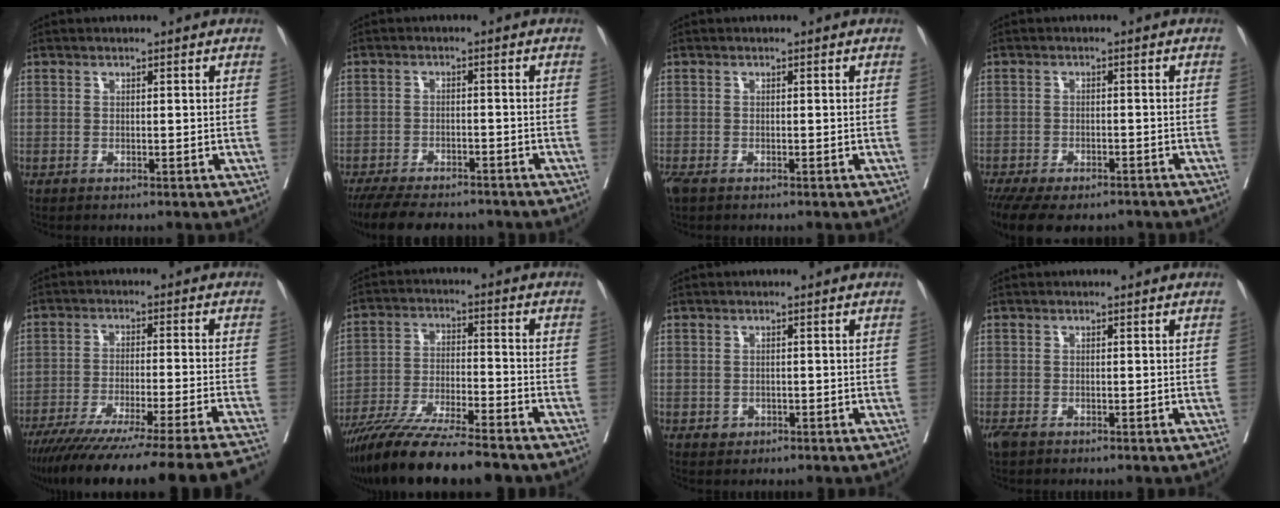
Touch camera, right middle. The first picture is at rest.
{"total": 12.3, "force": [-10.6, 3.6, 5.0], "torque": [-0.097, -0.009, -0.152]}
{"total": 2.6, "force": [-1.7, 1.2, 1.5], "torque": [-0.040, -0.011, -0.031]}
{"total": 12.6, "force": [-9.9, 4.9, 6.1], "torque": [-0.133, -0.015, -0.137]}
{"total": 26.7, "force": [-23.6, -1.9, 12.4], "torque": [-0.124, -0.072, -0.332]}
{"total": 16.6, "force": [-14.0, 1.6, 8.8], "torque": [-0.170, -0.032, -0.238]}
{"total": 1.0, "force": [-0.3, 0.9, 0.2], "torque": [-0.004, 0.003, 0.000]}
{"total": 2.4, "force": [-1.6, 1.2, 1.3], "torque": [-0.034, -0.008, -0.027]}